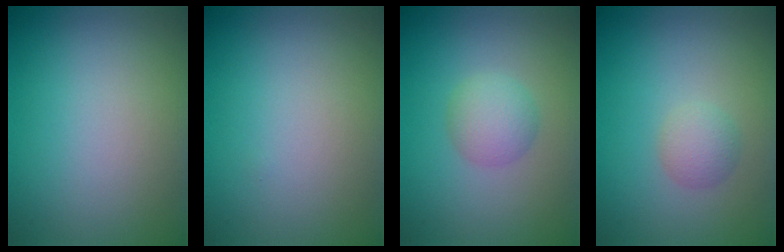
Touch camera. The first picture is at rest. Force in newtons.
{"total": 0.0}
{"total": 2.5, "press": 2.5, "slide": 0.1}
{"total": 1.7, "press": 1.7, "slide": 0.2}